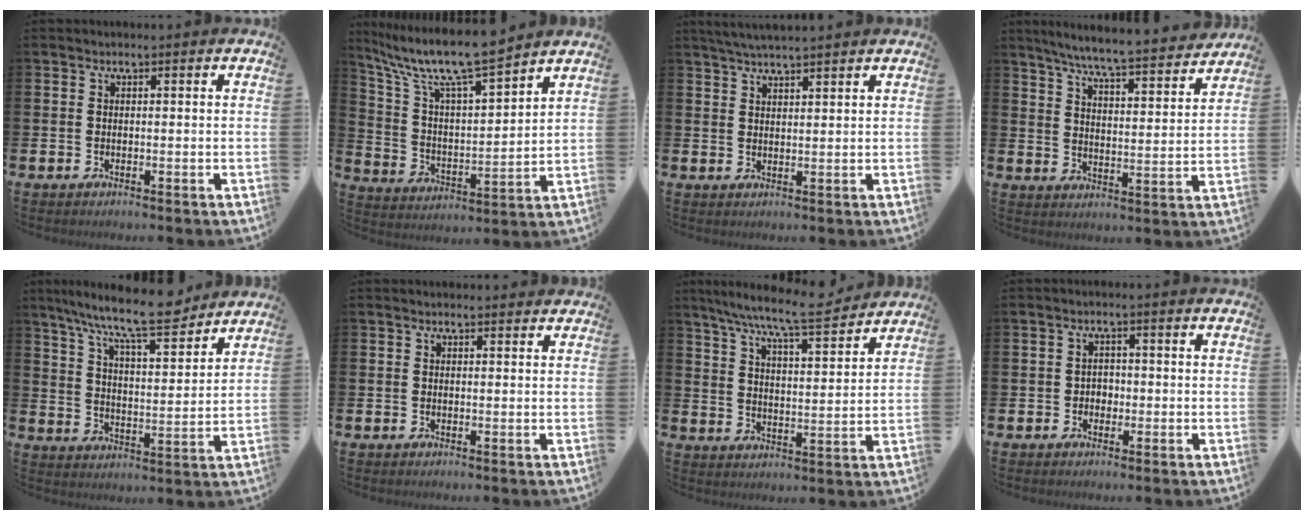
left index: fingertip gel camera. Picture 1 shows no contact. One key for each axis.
{"total": 11.0, "fx": 9.7, "fy": 1.2, "fz": 5.0, "tx": -0.141, "ty": -0.054, "tz": 0.169}
{"total": 3.5, "fx": 3.4, "fy": 0.0, "fz": 0.9, "tx": -0.021, "ty": -0.008, "tz": 0.061}
{"total": 7.3, "fx": 6.8, "fy": -0.2, "fz": 2.5, "tx": -0.065, "ty": -0.052, "tz": 0.115}
{"total": 10.9, "fx": 9.8, "fy": 1.4, "fz": 4.6, "tx": -0.113, "ty": -0.059, "tz": 0.169}
{"total": 0.8, "fx": 0.8, "fy": 0.2, "fz": 0.2, "tx": 0.008, "ty": -0.002, "tz": 0.012}
{"total": 9.0, "fx": 8.3, "fy": 0.5, "fz": 3.6, "tx": -0.094, "ty": -0.048, "tz": 0.145}
{"total": 1.8, "fx": -0.6, "fy": 1.6, "fz": 0.6, "tx": -0.005, "ty": 0.003, "tz": -0.018}